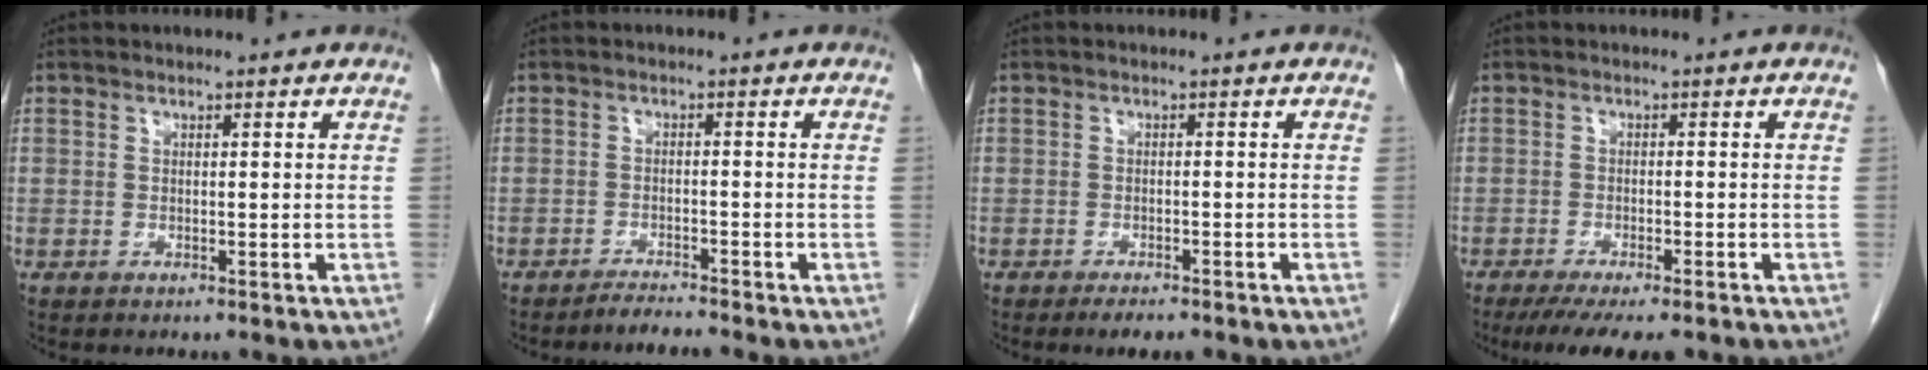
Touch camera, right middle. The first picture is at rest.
{"total": 2.3, "force": [-2.2, -0.7, 0.3], "torque": [-0.010, -0.011, -0.040]}
{"total": 2.5, "force": [-2.0, 0.4, 1.6], "torque": [-0.024, -0.005, -0.027]}
{"total": 9.5, "force": [-7.4, 2.0, 5.5], "torque": [-0.074, -0.014, -0.109]}